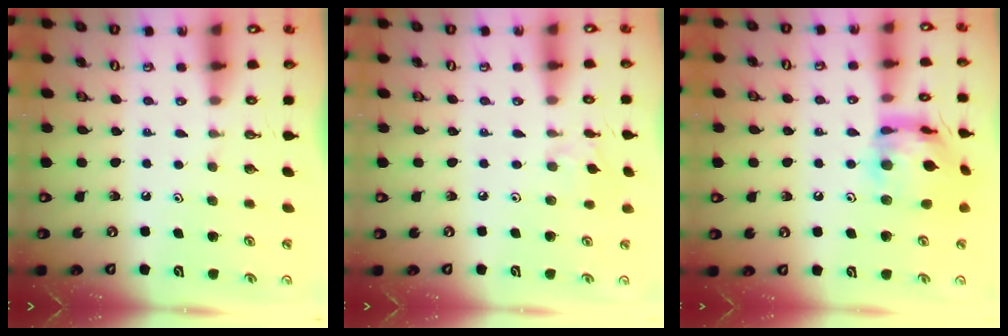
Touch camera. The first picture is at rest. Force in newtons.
{"total": 3.4, "press": 3.4, "slide": 0.6}
{"total": 15.2, "press": 15.1, "slide": 1.4}